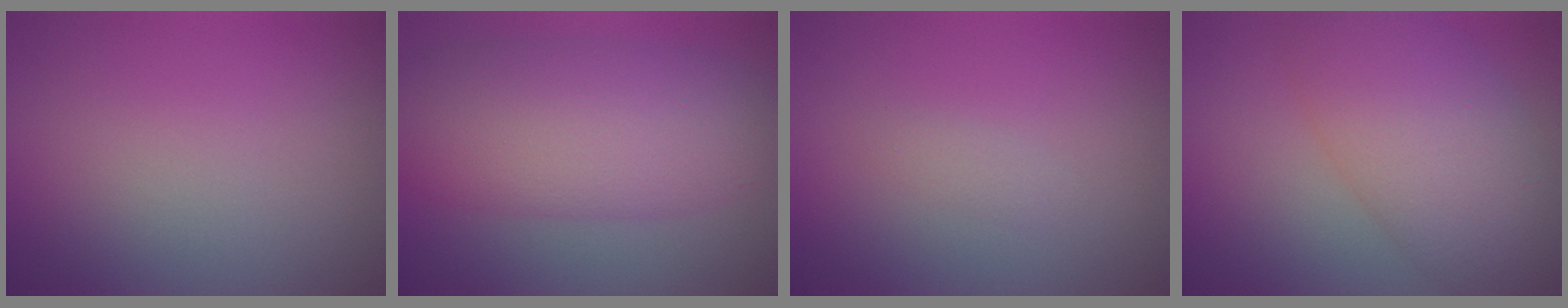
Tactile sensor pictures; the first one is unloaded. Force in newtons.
{"total": 9.5, "press": 9.5, "slide": 0.1}
{"total": 0.7, "press": 0.7, "slide": 0.0}
{"total": 8.0, "press": 8.0, "slide": 0.2}